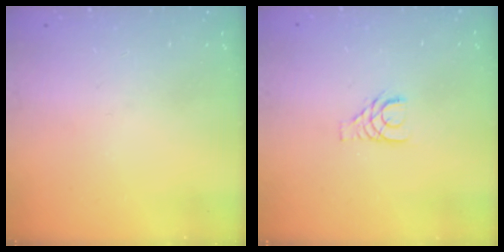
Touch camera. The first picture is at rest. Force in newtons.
{"total": 4.4, "press": 4.3, "slide": 0.4}